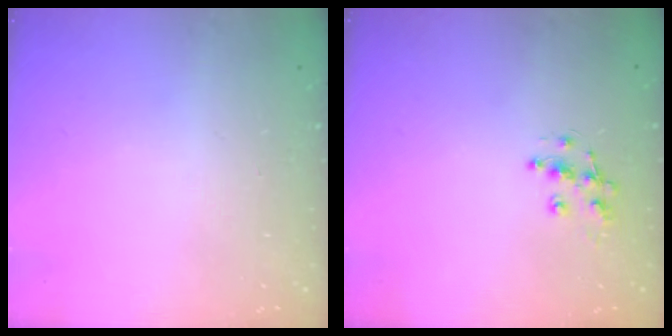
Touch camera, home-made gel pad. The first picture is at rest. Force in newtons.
{"total": 8.5, "press": 8.4, "slide": 0.6}